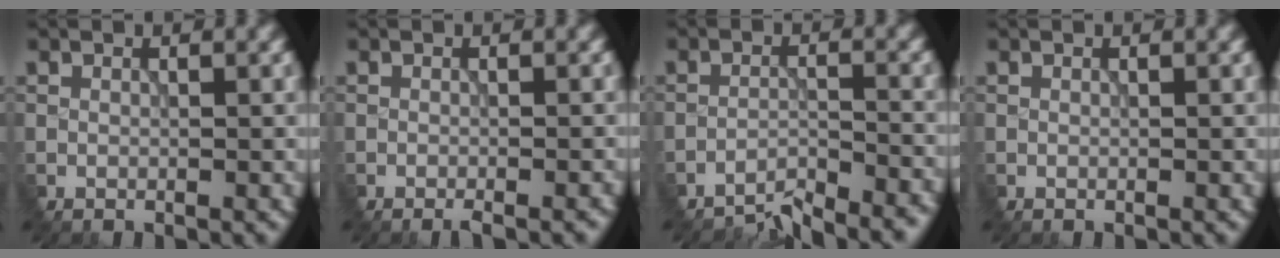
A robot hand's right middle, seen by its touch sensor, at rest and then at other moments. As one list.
[{"total": 1.9, "force": [-1.3, 0.5, 1.2], "torque": [-0.002, 0.012, -0.013]}, {"total": 3.9, "force": [-3.9, 0.1, 0.4], "torque": [-0.010, 0.010, -0.068]}, {"total": 0.0}]